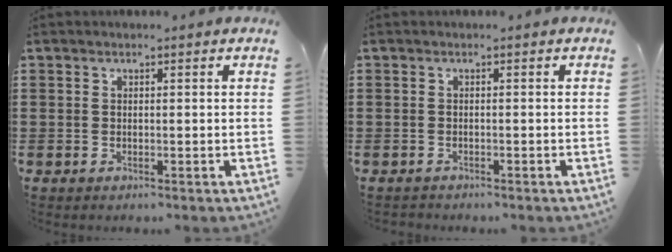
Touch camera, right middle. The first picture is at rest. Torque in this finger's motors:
{"motor_torque": [0.57, 0.59, -0.04, -0.02]}